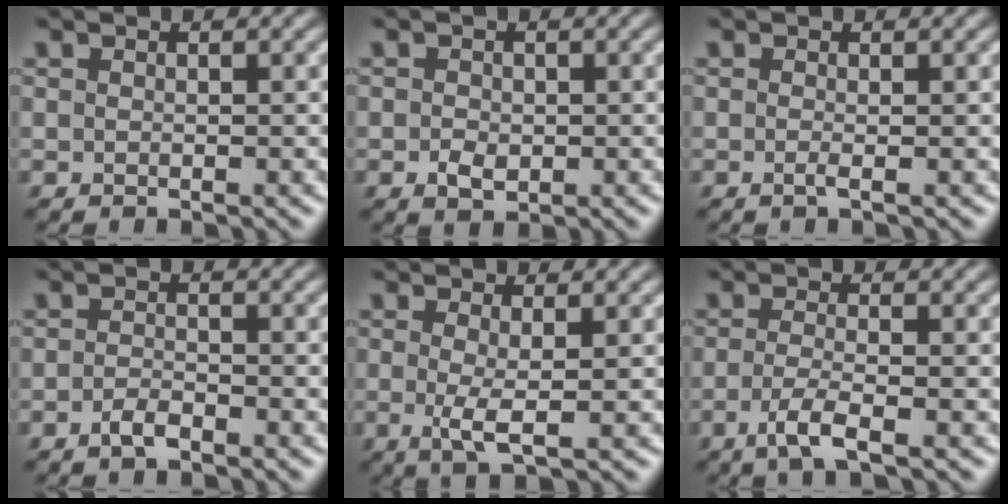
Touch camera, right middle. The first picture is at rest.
{"total": 1.6, "force": [-0.3, 1.2, 1.0], "torque": [-0.018, -0.003, -0.007]}
{"total": 1.0, "force": [-0.2, 0.3, 0.9], "torque": [-0.016, -0.007, -0.007]}
{"total": 1.5, "force": [-1.0, 0.5, 1.0], "torque": [-0.023, 0.001, -0.021]}
{"total": 2.4, "force": [0.0, 0.4, 2.3], "torque": [-0.048, -0.006, 0.000]}
{"total": 2.8, "force": [-1.3, 0.6, 2.4], "torque": [-0.049, -0.002, -0.033]}